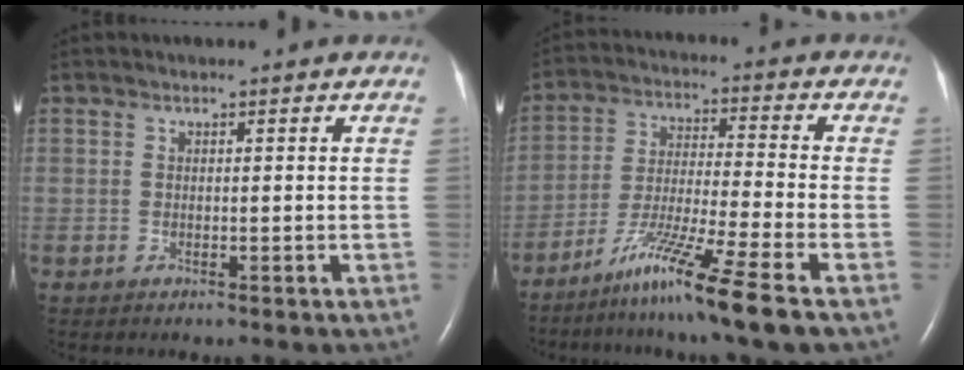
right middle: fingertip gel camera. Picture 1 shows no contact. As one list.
[{"total": 11.6, "force": [-7.9, -1.9, 8.3], "torque": [-0.160, -0.039, -0.144]}]